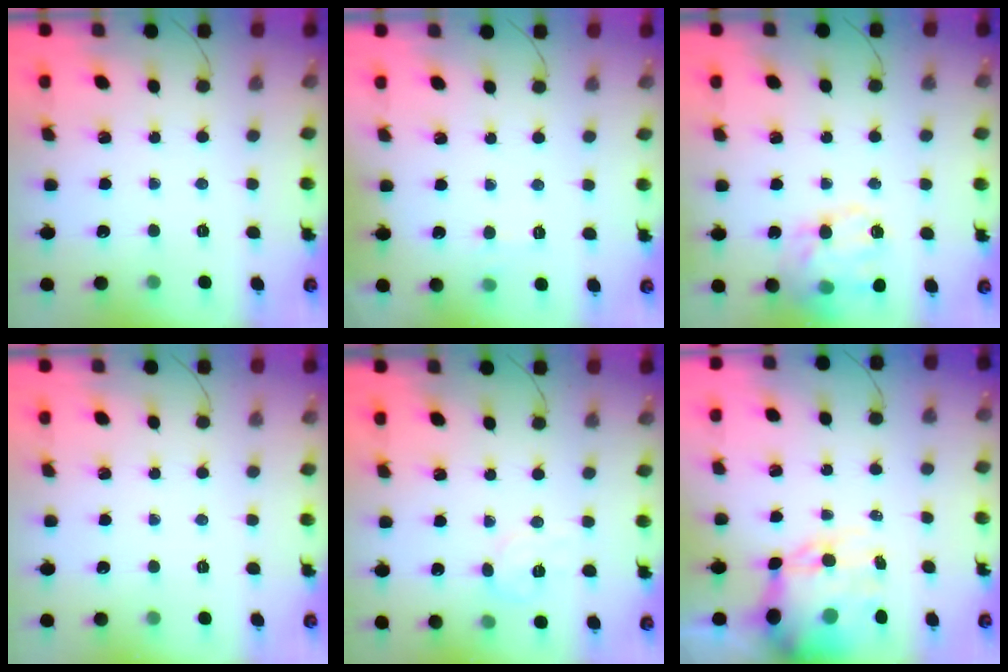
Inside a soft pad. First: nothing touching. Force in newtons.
{"total": 5.6, "press": 5.4, "slide": 1.7}
{"total": 18.2, "press": 17.9, "slide": 3.1}
{"total": 0.0}
{"total": 6.6, "press": 6.4, "slide": 1.8}
{"total": 13.4, "press": 12.9, "slide": 3.6}